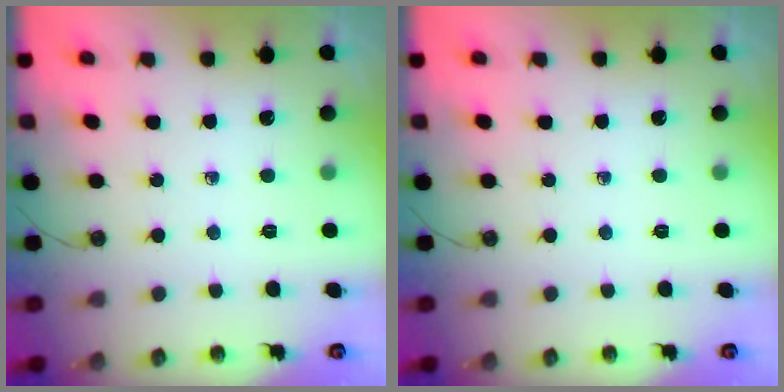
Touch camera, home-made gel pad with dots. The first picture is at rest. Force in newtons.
{"total": 0.0}